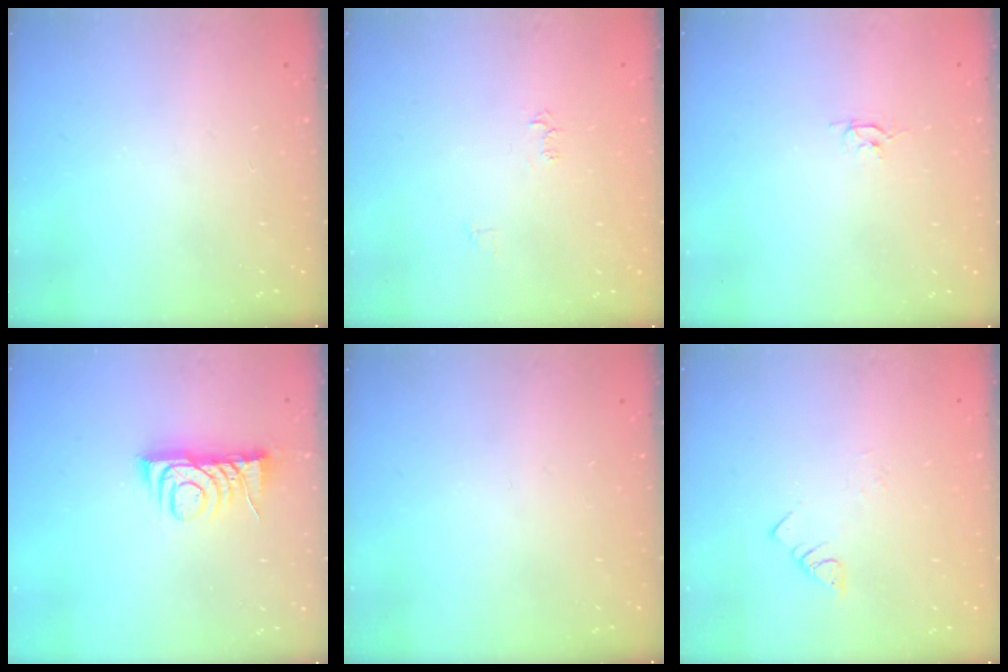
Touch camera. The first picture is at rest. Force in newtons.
{"total": 3.7, "press": 3.6, "slide": 0.5}
{"total": 2.6, "press": 2.6, "slide": 0.3}
{"total": 8.1, "press": 8.1, "slide": 0.4}
{"total": 0.0}
{"total": 2.5, "press": 2.5, "slide": 0.4}